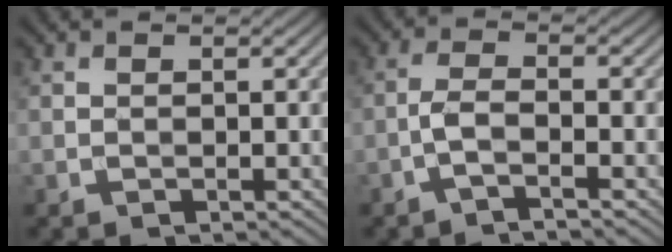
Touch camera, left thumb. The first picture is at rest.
{"total": 2.8, "force": [-1.7, 0.4, 2.2], "torque": [-0.049, 0.007, -0.044]}